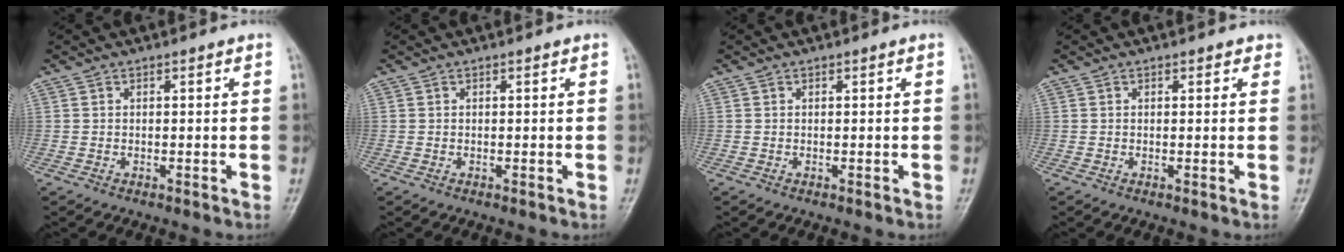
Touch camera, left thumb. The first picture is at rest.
{"total": 0.0}
{"total": 0.0}
{"total": 1.2, "force": [0.8, 0.7, 0.6], "torque": [0.004, -0.002, 0.004]}